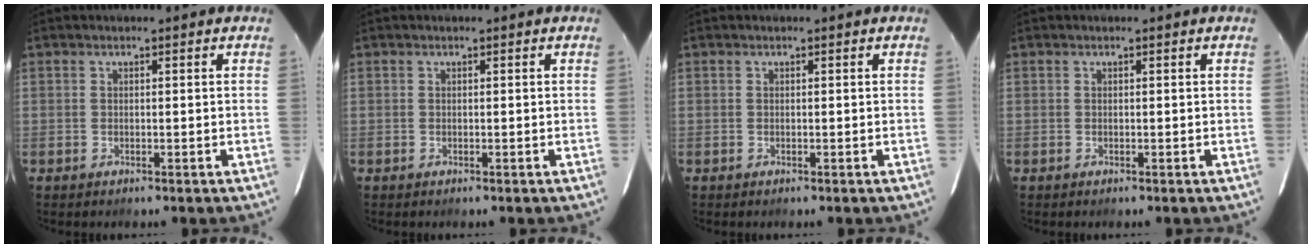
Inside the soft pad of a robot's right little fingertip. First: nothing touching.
{"total": 0.0}
{"total": 0.0}
{"total": 0.0}